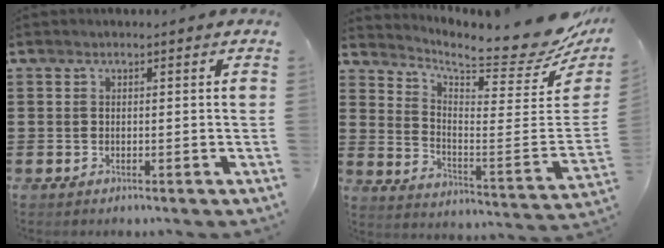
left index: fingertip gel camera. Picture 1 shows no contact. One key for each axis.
{"total": 8.9, "fx": 7.9, "fy": 0.6, "fz": 4.0, "tx": -0.082, "ty": -0.073, "tz": 0.126}